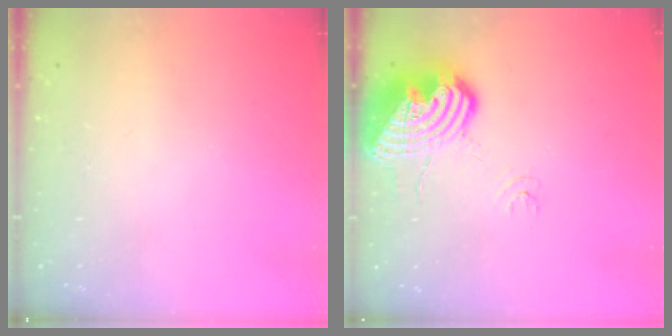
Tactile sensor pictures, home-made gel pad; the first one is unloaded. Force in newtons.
{"total": 14.4, "press": 14.2, "slide": 2.2}